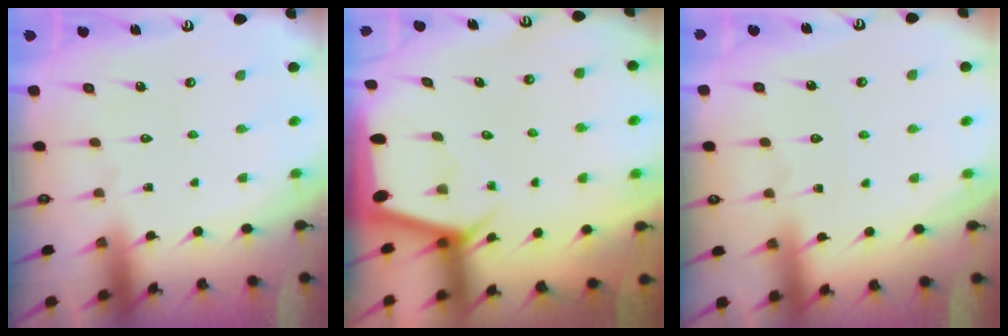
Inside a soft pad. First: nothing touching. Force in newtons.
{"total": 3.4, "press": 3.4, "slide": 0.2}
{"total": 3.2, "press": 3.2, "slide": 0.5}